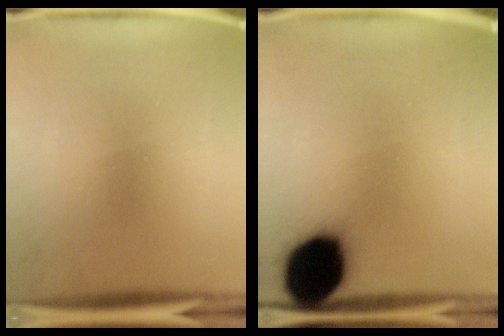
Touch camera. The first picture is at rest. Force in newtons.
{"total": 18.2}